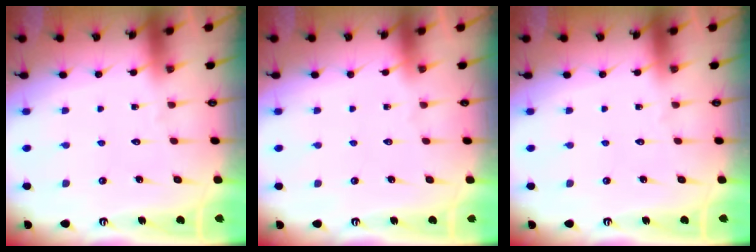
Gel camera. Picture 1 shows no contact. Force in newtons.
{"total": 0.0}
{"total": 0.0}